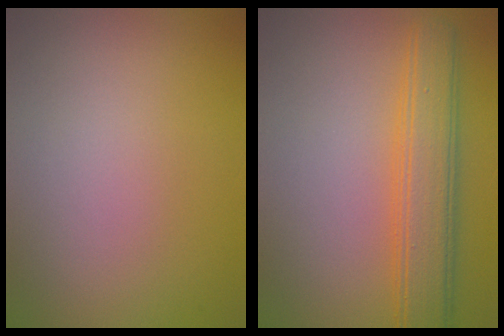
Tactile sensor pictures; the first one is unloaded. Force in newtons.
{"total": 5.2, "press": 5.2, "slide": 0.1}